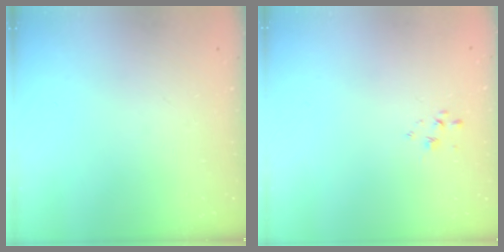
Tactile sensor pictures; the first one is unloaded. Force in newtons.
{"total": 1.7, "press": 1.6, "slide": 0.5}